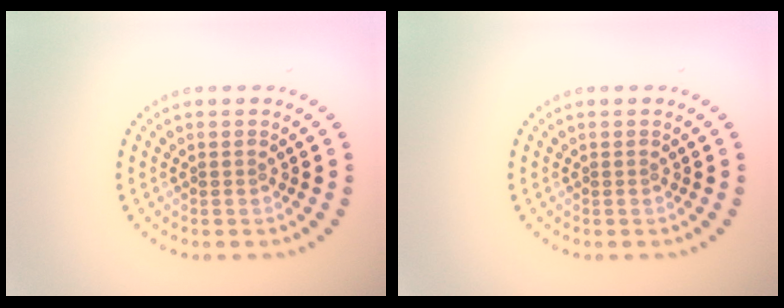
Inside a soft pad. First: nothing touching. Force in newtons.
{"total": 0.0}